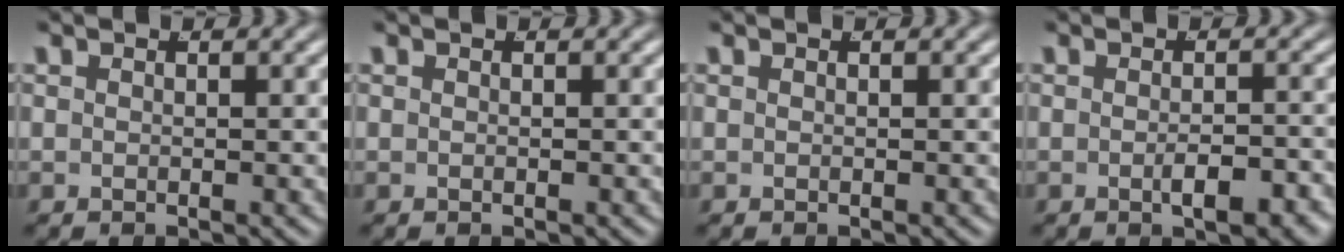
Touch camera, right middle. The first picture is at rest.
{"total": 0.0}
{"total": 0.0}
{"total": 2.3, "force": [-1.5, 0.6, 1.7], "torque": [-0.021, 0.002, -0.024]}